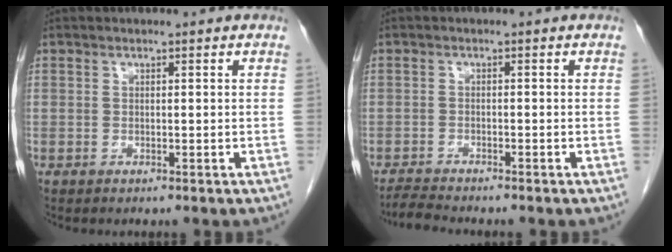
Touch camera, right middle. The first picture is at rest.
{"total": 3.0, "force": [-2.9, -0.5, 0.7], "torque": [-0.022, -0.018, -0.052]}